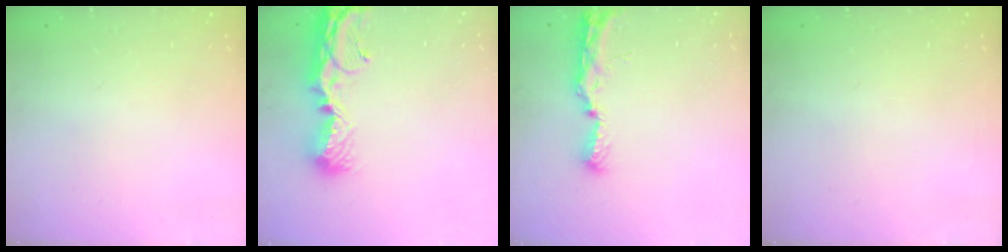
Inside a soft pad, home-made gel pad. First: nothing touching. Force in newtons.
{"total": 12.3, "press": 12.3, "slide": 1.3}
{"total": 8.8, "press": 8.7, "slide": 0.9}
{"total": 0.0}